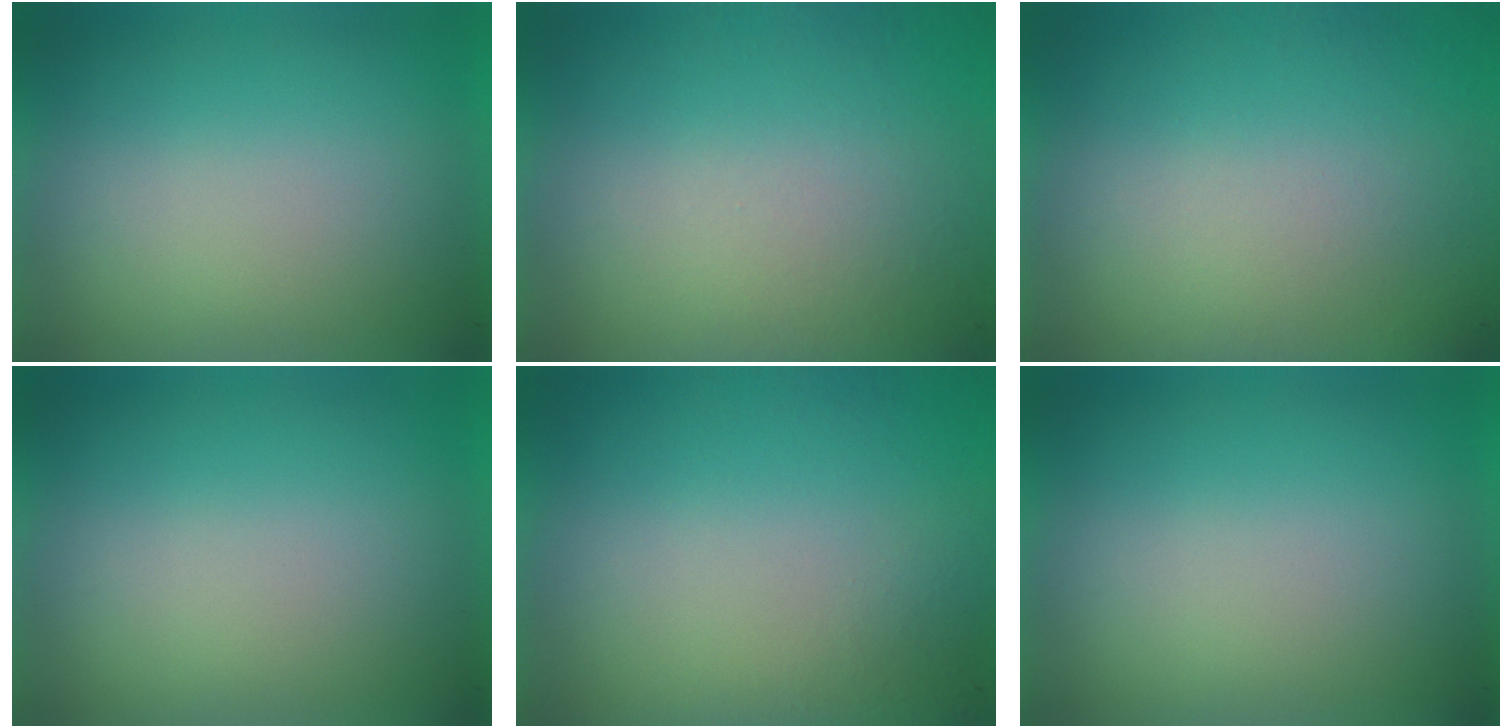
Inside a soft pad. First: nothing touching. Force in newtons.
{"total": 9.5}
{"total": 5.9}
{"total": 0.0}
{"total": 8.2}
{"total": 0.0}